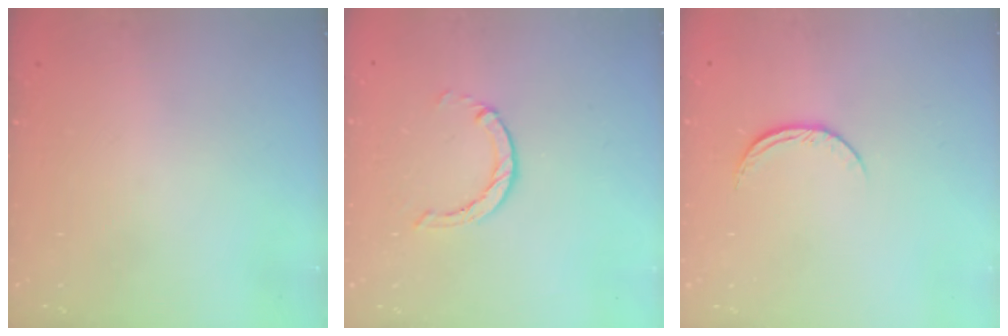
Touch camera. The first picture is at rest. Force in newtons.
{"total": 1.2, "press": 1.2, "slide": 0.2}
{"total": 6.5, "press": 6.5, "slide": 0.7}